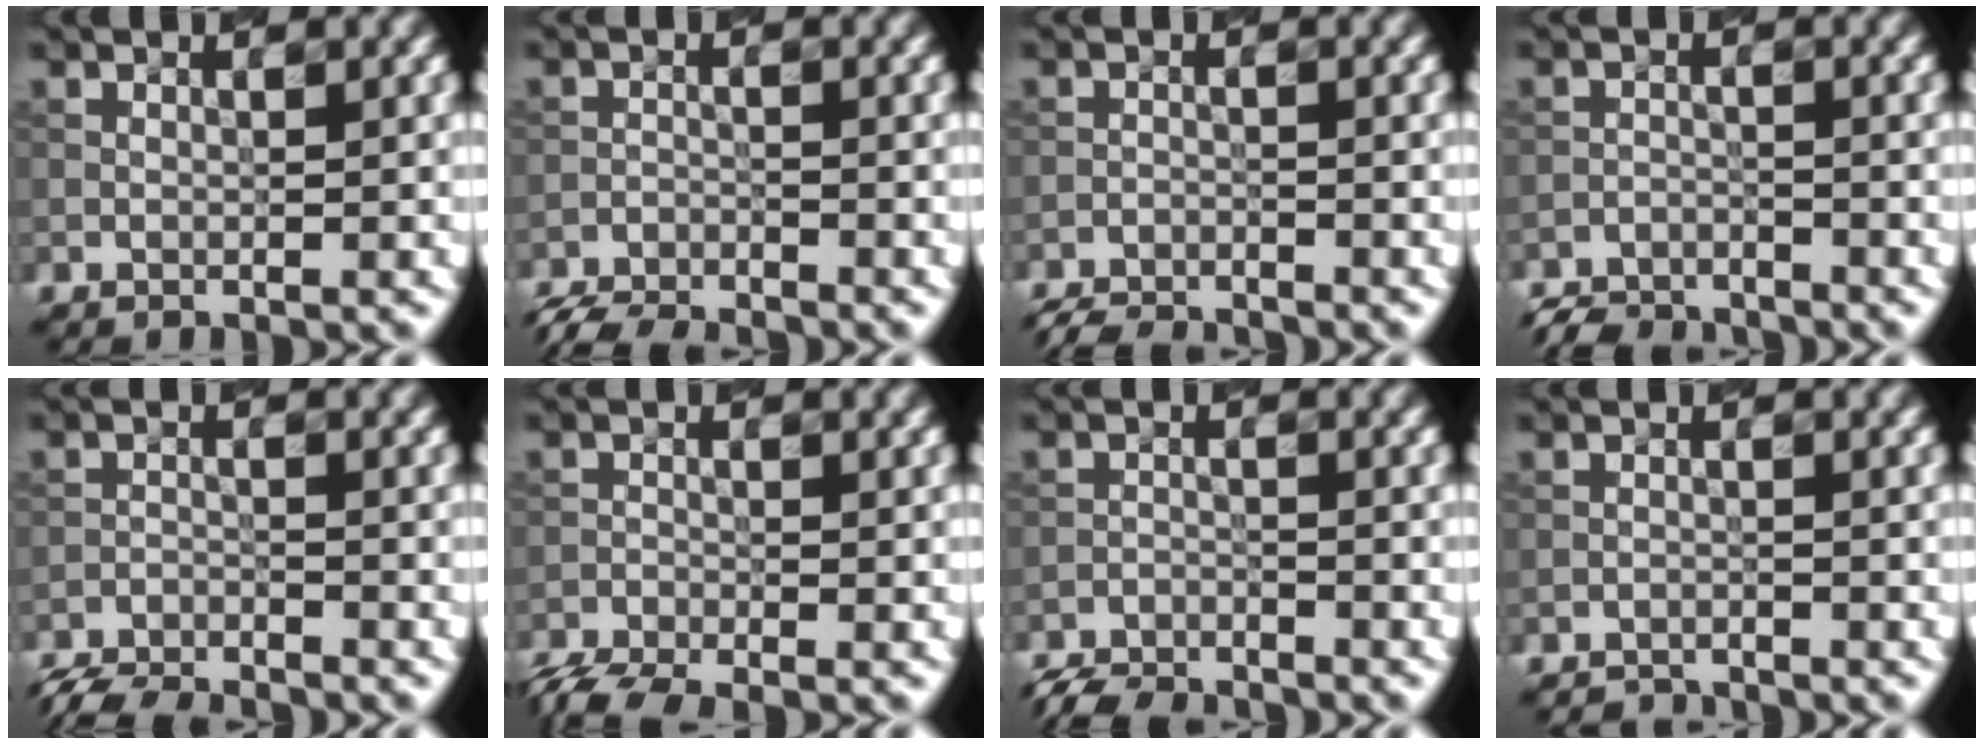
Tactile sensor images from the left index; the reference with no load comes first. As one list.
[{"total": 5.1, "force": [-5.0, 0.6, 1.1], "torque": [-0.029, -0.021, -0.090]}, {"total": 4.0, "force": [-3.9, 0.4, 0.8], "torque": [-0.018, -0.014, -0.075]}, {"total": 4.0, "force": [-3.9, 0.7, 0.5], "torque": [-0.007, -0.008, -0.077]}, {"total": 5.3, "force": [-5.2, 0.6, 1.1], "torque": [-0.029, -0.022, -0.093]}, {"total": 4.4, "force": [-3.8, 0.9, 2.0], "torque": [-0.041, -0.022, -0.081]}, {"total": 4.6, "force": [-4.5, 0.6, 0.8], "torque": [-0.021, -0.018, -0.087]}, {"total": 1.9, "force": [-1.9, 0.1, 0.0], "torque": [0.006, -0.003, -0.035]}]